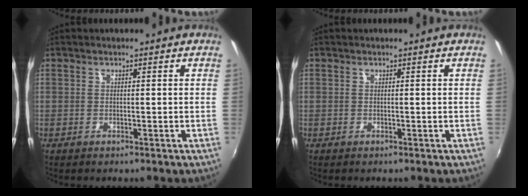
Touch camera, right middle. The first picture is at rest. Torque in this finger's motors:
{"motor_torque": [-0.02, 0.02, 0.00, 0.00]}